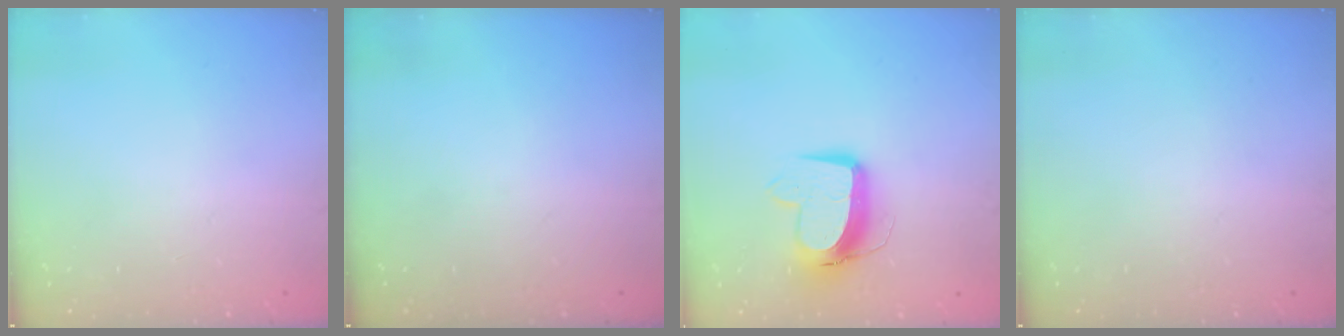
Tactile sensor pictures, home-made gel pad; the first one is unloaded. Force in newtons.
{"total": 0.0}
{"total": 12.1, "press": 12.0, "slide": 1.4}
{"total": 0.0}